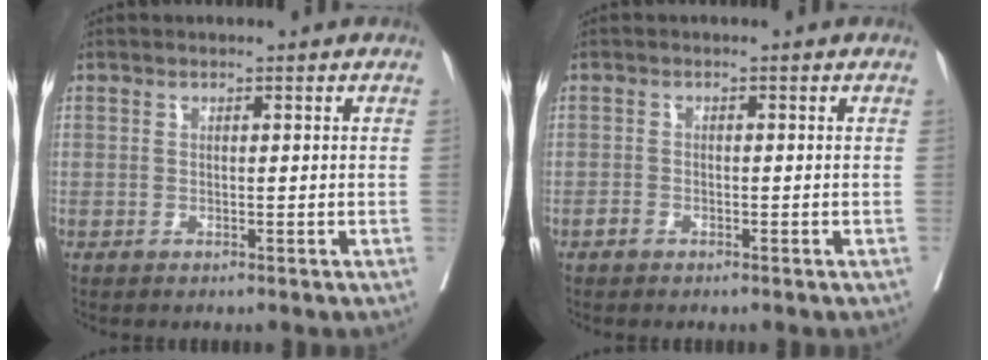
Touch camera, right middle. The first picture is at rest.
{"total": 0.9, "force": [-0.7, 0.5, 0.3], "torque": [-0.005, 0.003, -0.014]}